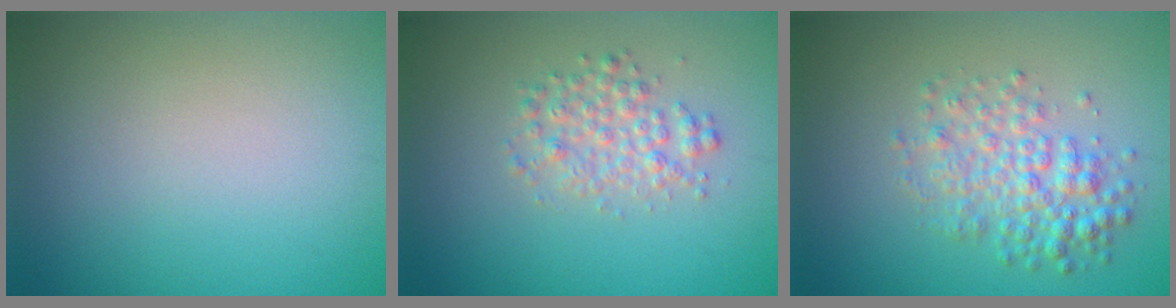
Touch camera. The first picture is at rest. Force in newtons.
{"total": 2.5, "press": 2.5, "slide": 0.1}
{"total": 3.7, "press": 3.7, "slide": 0.0}